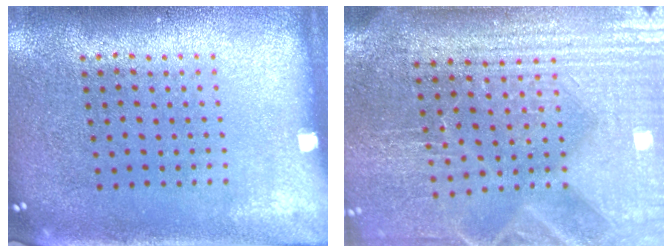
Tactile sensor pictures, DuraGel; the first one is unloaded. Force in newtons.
{"total": 4.2, "press": 3.9, "slide": 1.5}